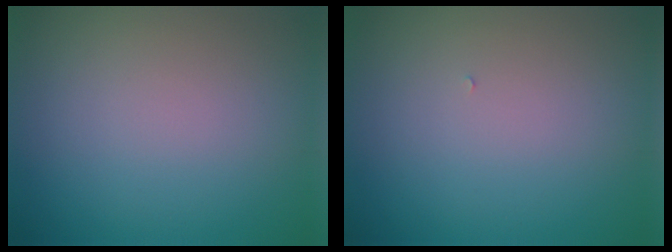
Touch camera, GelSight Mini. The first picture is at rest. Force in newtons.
{"total": 0.0}